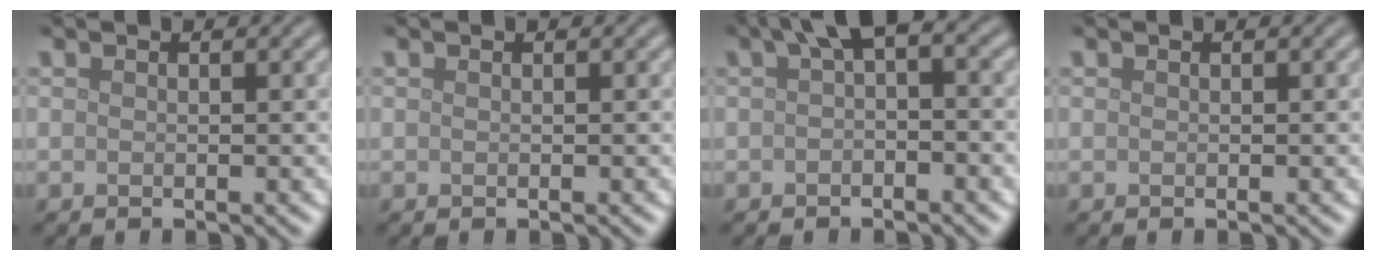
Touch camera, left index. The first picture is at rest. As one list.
[{"total": 0.0}, {"total": 2.7, "force": [0.4, 1.1, 2.5], "torque": [-0.035, 0.011, 0.000]}, {"total": 0.0}]